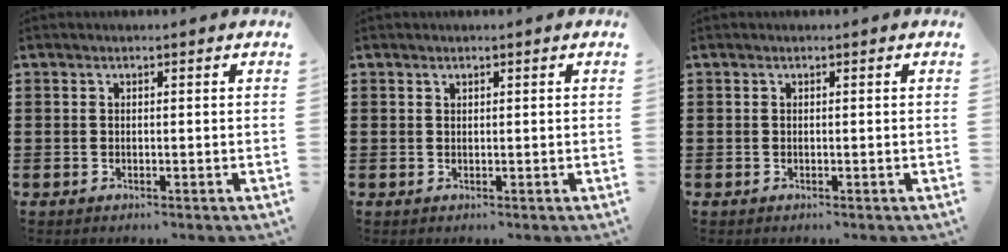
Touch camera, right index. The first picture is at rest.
{"total": 0.5, "force": [0.4, 0.3, 0.1], "torque": [-0.003, 0.001, 0.008]}
{"total": 0.0}